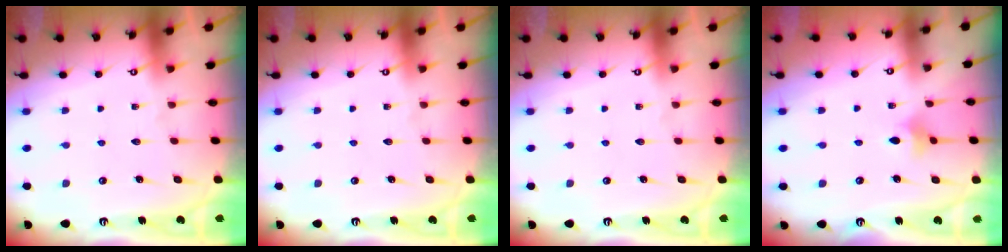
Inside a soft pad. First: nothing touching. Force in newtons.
{"total": 0.0}
{"total": 0.0}
{"total": 5.4, "press": 5.3, "slide": 1.0}